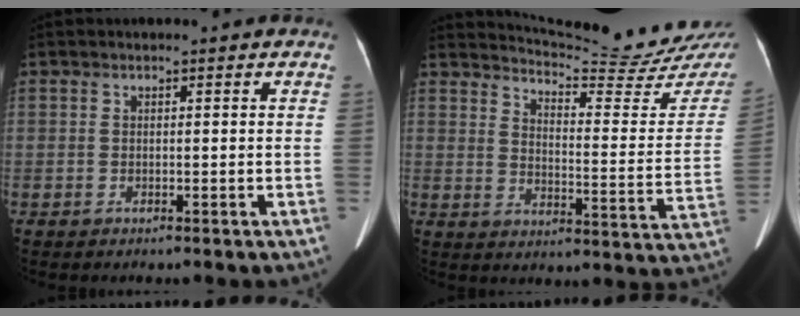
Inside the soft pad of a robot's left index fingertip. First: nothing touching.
{"total": 20.7, "force": [19.9, 0.1, 5.5], "torque": [-0.087, -0.116, 0.238]}